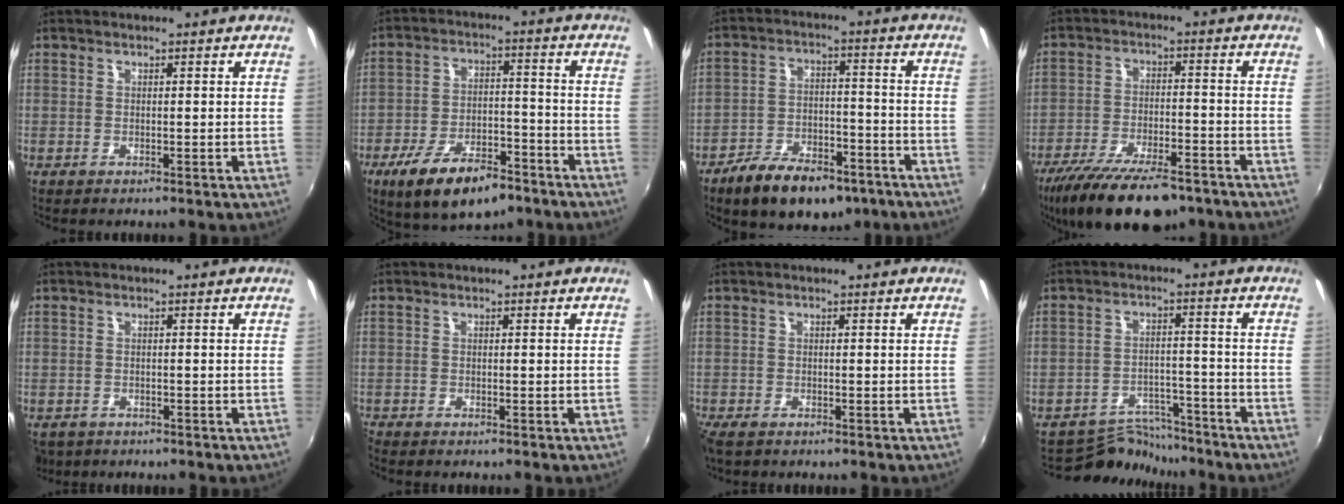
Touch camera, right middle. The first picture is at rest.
{"total": 14.8, "force": [-9.7, 6.1, 9.3], "torque": [-0.183, -0.013, -0.153]}
{"total": 14.5, "force": [-9.9, 6.9, 8.1], "torque": [-0.164, -0.008, -0.152]}
{"total": 17.7, "force": [-13.4, 5.8, 9.9], "torque": [-0.203, -0.041, -0.213]}
{"total": 4.9, "force": [-3.2, 3.1, 2.1], "torque": [-0.054, -0.017, -0.049]}
{"total": 0.7, "force": [-0.7, 0.1, 0.0], "torque": [-0.001, -0.004, -0.017]}
{"total": 2.9, "force": [-2.2, 1.1, 1.4], "torque": [-0.035, -0.015, -0.042]}
{"total": 8.0, "force": [-7.7, 2.2, -0.1], "torque": [-0.015, 0.011, -0.124]}